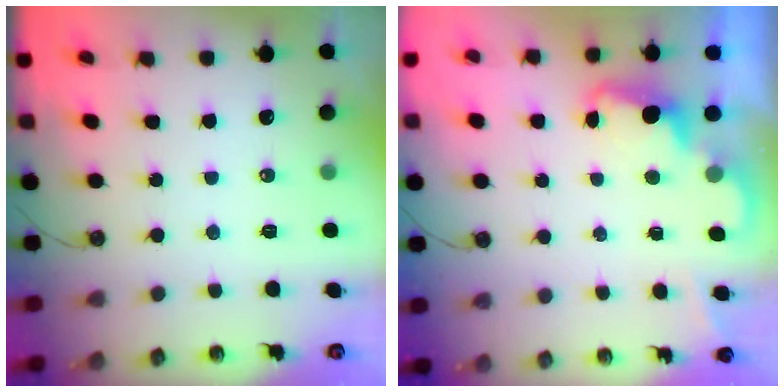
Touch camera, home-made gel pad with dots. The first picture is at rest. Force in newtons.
{"total": 2.3, "press": 2.3, "slide": 0.5}